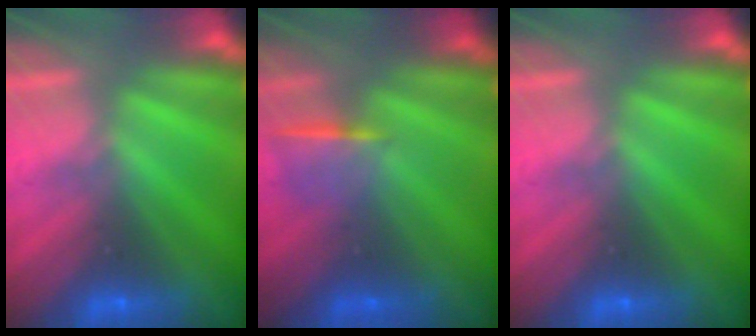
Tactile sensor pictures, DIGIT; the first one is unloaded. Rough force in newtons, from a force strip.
{"total": 1.1}
{"total": 0.0}